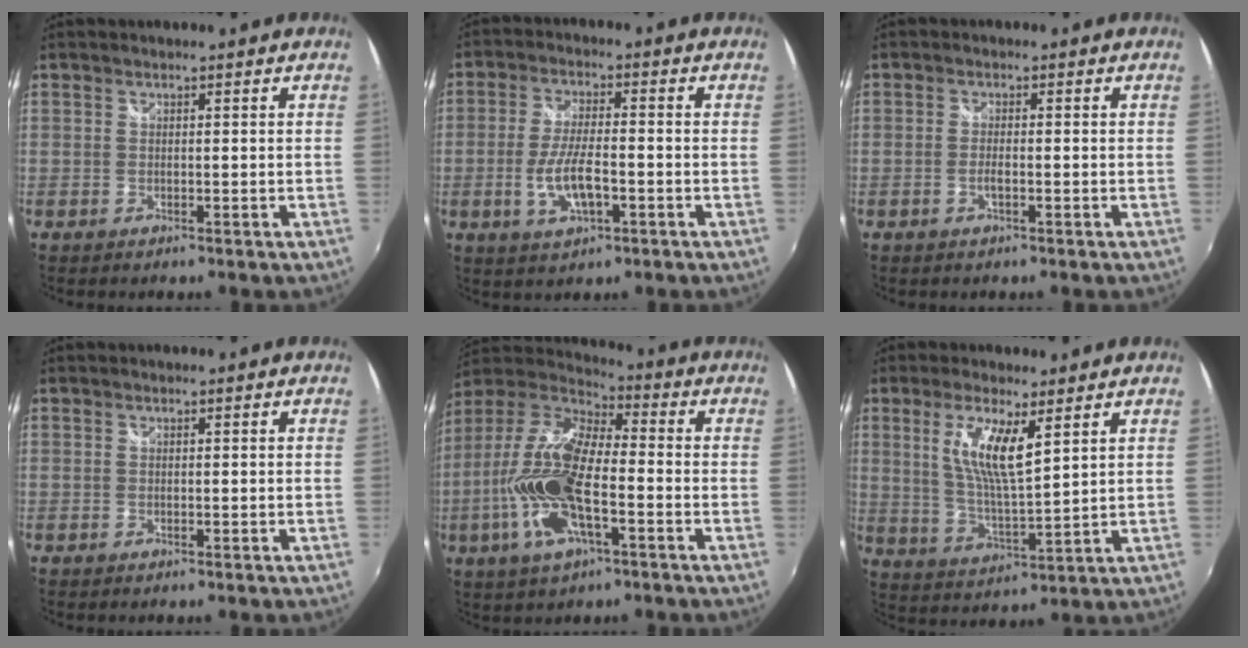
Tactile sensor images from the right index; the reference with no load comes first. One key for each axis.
{"total": 8.3, "fx": -2.6, "fy": 2.8, "fz": 7.4, "tx": -0.149, "ty": -0.007, "tz": -0.044}
{"total": 1.9, "fx": -0.7, "fy": 0.4, "fz": 1.7, "tx": -0.035, "ty": -0.001, "tz": -0.014}
{"total": 0.0}
{"total": 18.5, "fx": -5.1, "fy": 7.3, "fz": 16.3, "tx": -0.341, "ty": -0.007, "tz": -0.105}
{"total": 9.5, "fx": 4.1, "fy": 1.8, "fz": 8.4, "tx": -0.160, "ty": -0.008, "tz": 0.081}